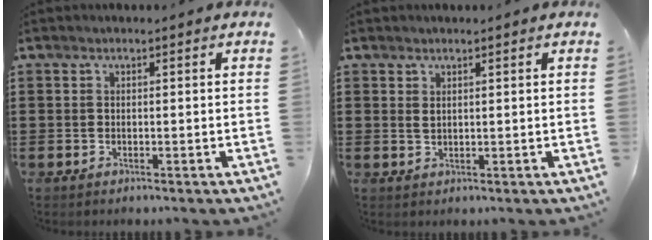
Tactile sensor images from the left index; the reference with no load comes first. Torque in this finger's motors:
{"motor_torque": [0.21, -0.13, 0.12, 0.00]}